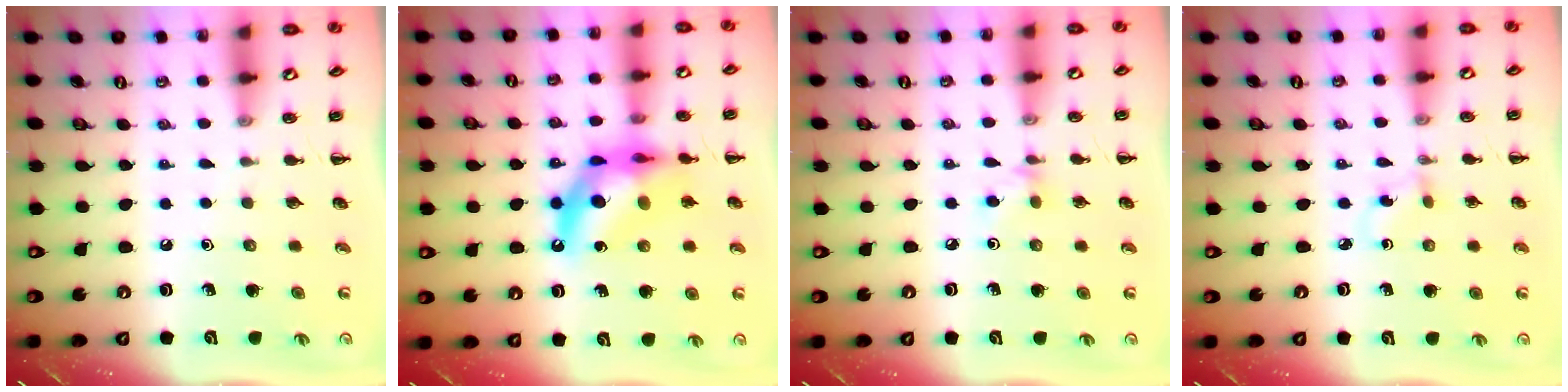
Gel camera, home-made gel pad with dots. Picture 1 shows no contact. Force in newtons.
{"total": 14.3, "press": 13.8, "slide": 3.8}
{"total": 4.0, "press": 3.9, "slide": 1.2}
{"total": 2.1, "press": 1.9, "slide": 0.9}